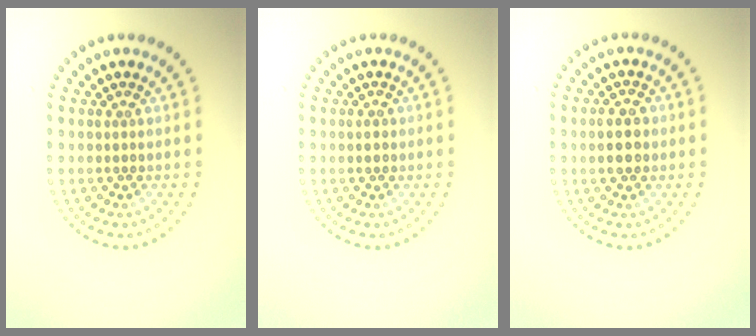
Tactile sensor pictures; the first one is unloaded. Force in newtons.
{"total": 0.9, "press": 0.9, "slide": 0.1}
{"total": 2.5, "press": 2.5, "slide": 0.2}